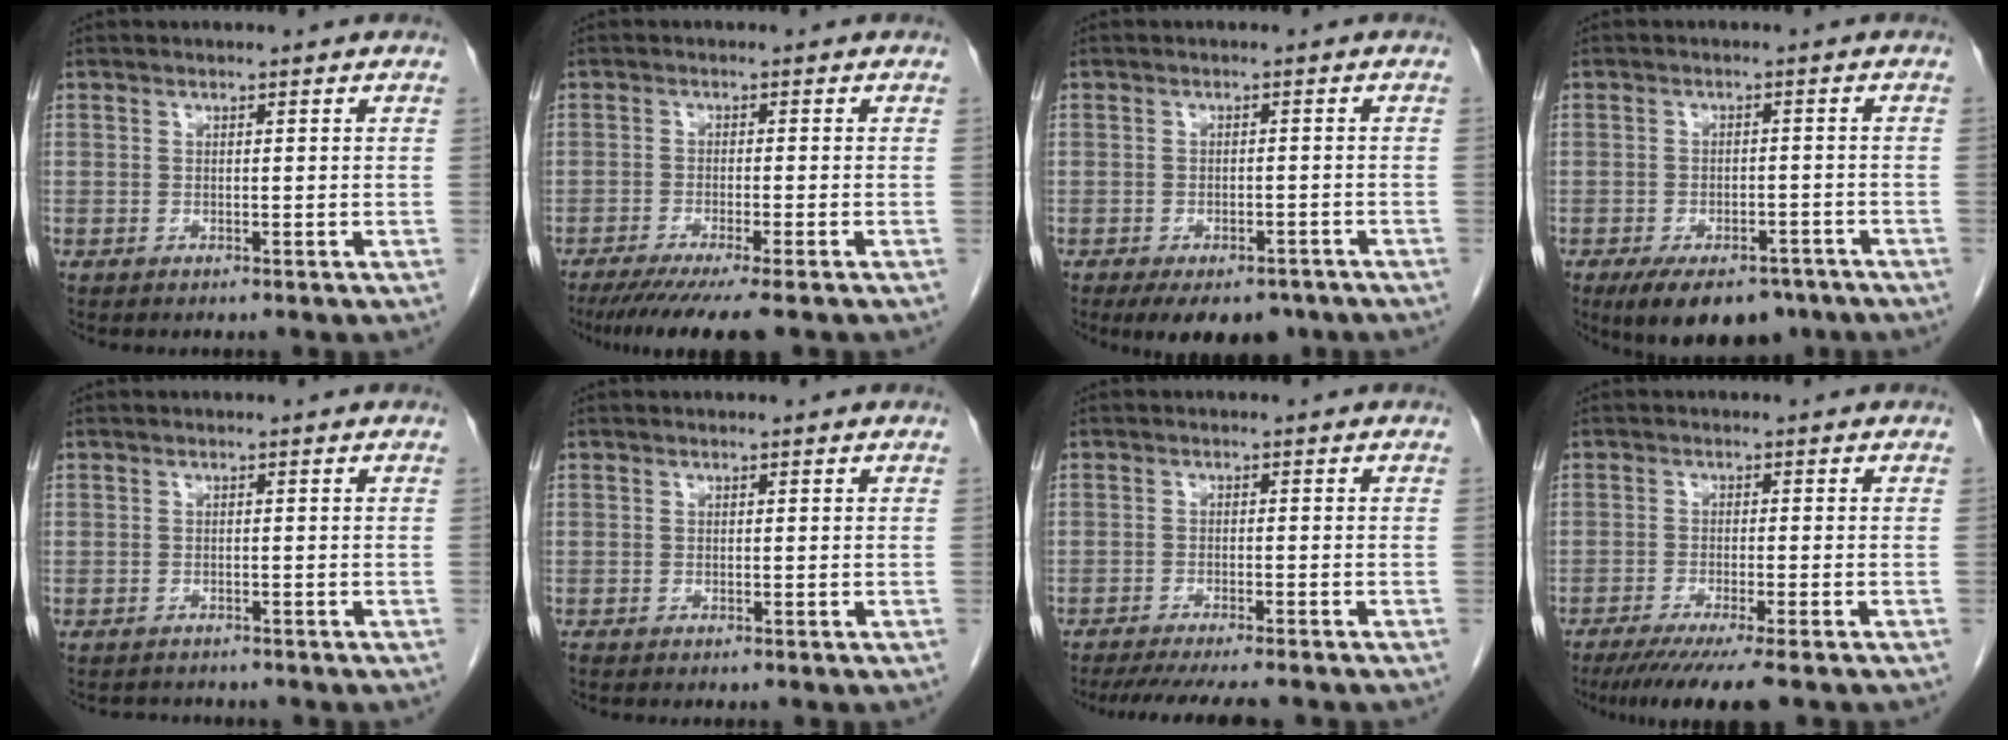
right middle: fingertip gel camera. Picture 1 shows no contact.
{"total": 8.8, "force": [-7.0, -0.2, 5.3], "torque": [-0.070, -0.021, -0.110]}
{"total": 9.6, "force": [-7.0, 4.6, 4.6], "torque": [-0.060, -0.003, -0.096]}
{"total": 11.0, "force": [-7.9, 5.1, 5.6], "torque": [-0.082, -0.003, -0.117]}
{"total": 2.1, "force": [-1.9, 0.9, -0.2], "torque": [0.000, -0.002, -0.030]}
{"total": 0.0}
{"total": 10.2, "force": [-8.9, 0.8, 4.9], "torque": [-0.062, -0.016, -0.127]}
{"total": 8.2, "force": [-6.4, -0.3, 5.2], "torque": [-0.071, -0.020, -0.101]}